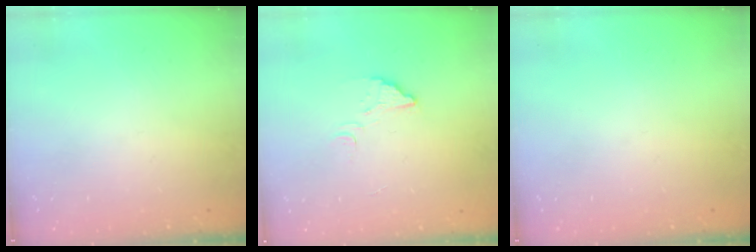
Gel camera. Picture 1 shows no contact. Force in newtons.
{"total": 5.0, "press": 4.9, "slide": 0.3}
{"total": 0.0}